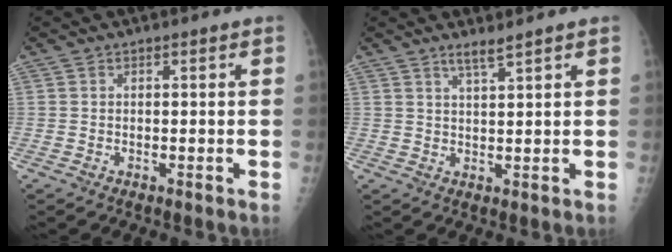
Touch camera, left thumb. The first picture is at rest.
{"total": 2.6, "force": [2.1, -0.2, 1.6], "torque": [-0.034, -0.015, 0.042]}